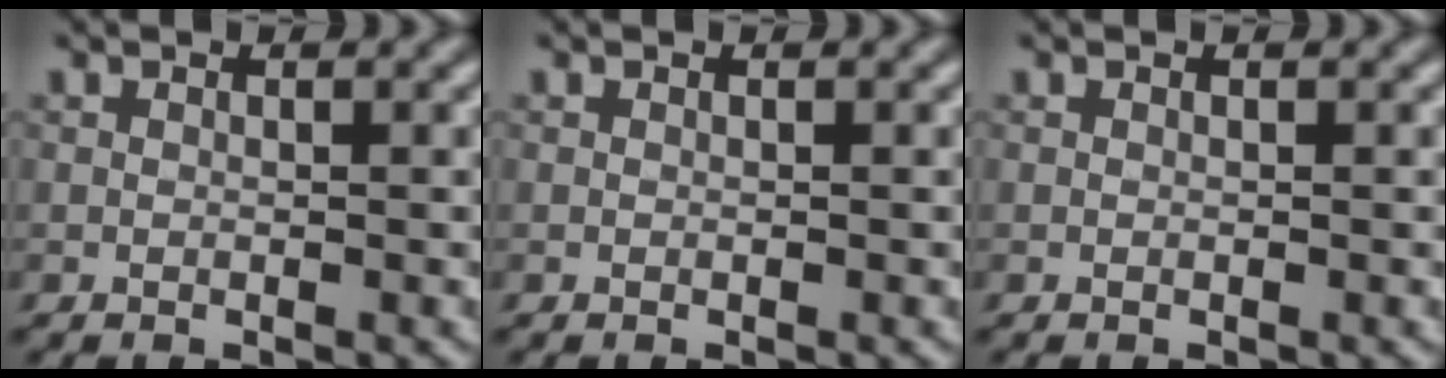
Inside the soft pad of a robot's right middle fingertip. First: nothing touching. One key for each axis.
{"total": 0.0}
{"total": 0.0}